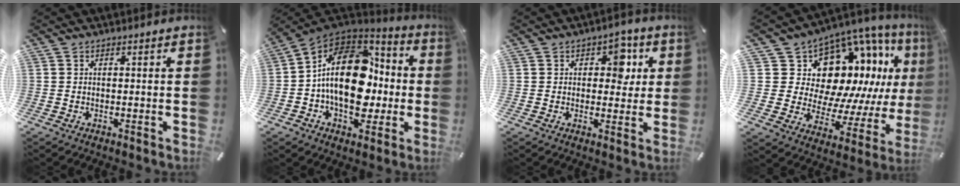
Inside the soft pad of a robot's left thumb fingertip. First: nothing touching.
{"total": 22.4, "force": [0.5, 15.0, 16.5], "torque": [-0.291, 0.005, 0.017]}
{"total": 6.9, "force": [2.2, 4.8, 4.4], "torque": [-0.042, -0.005, 0.027]}
{"total": 16.2, "force": [7.2, 11.7, 8.6], "torque": [-0.155, -0.085, 0.142]}